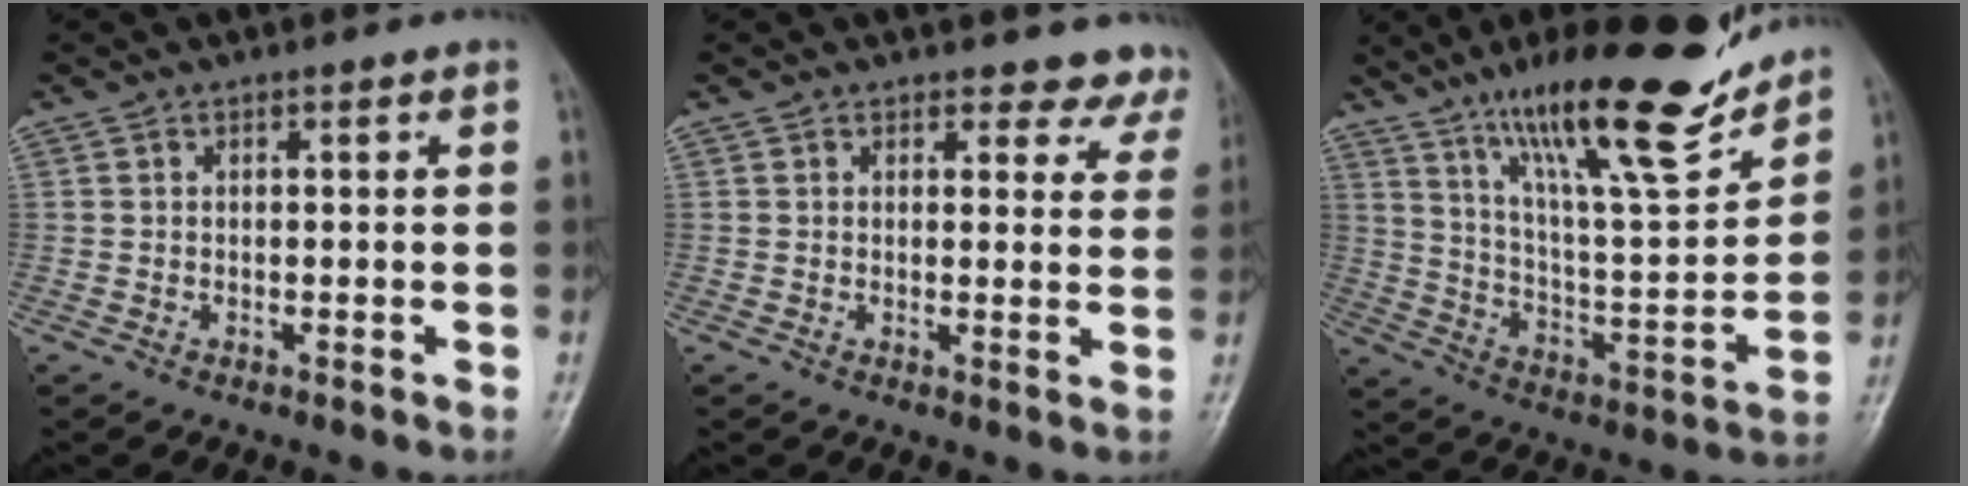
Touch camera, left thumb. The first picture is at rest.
{"total": 6.1, "force": [5.5, 2.6, 0.2], "torque": [0.047, -0.025, 0.035]}
{"total": 22.7, "force": [16.1, 4.7, 15.3], "torque": [-0.218, -0.078, 0.272]}